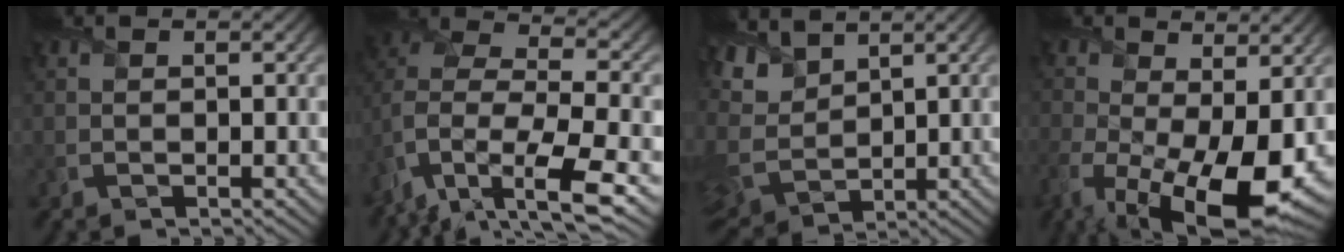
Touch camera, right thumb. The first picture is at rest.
{"total": 13.7, "force": [-5.9, 6.8, 10.3], "torque": [-0.243, -0.026, -0.066]}
{"total": 7.8, "force": [5.1, 4.0, 4.5], "torque": [-0.139, 0.017, 0.094]}
{"total": 15.8, "force": [-5.0, 7.8, 12.8], "torque": [-0.254, -0.056, -0.061]}